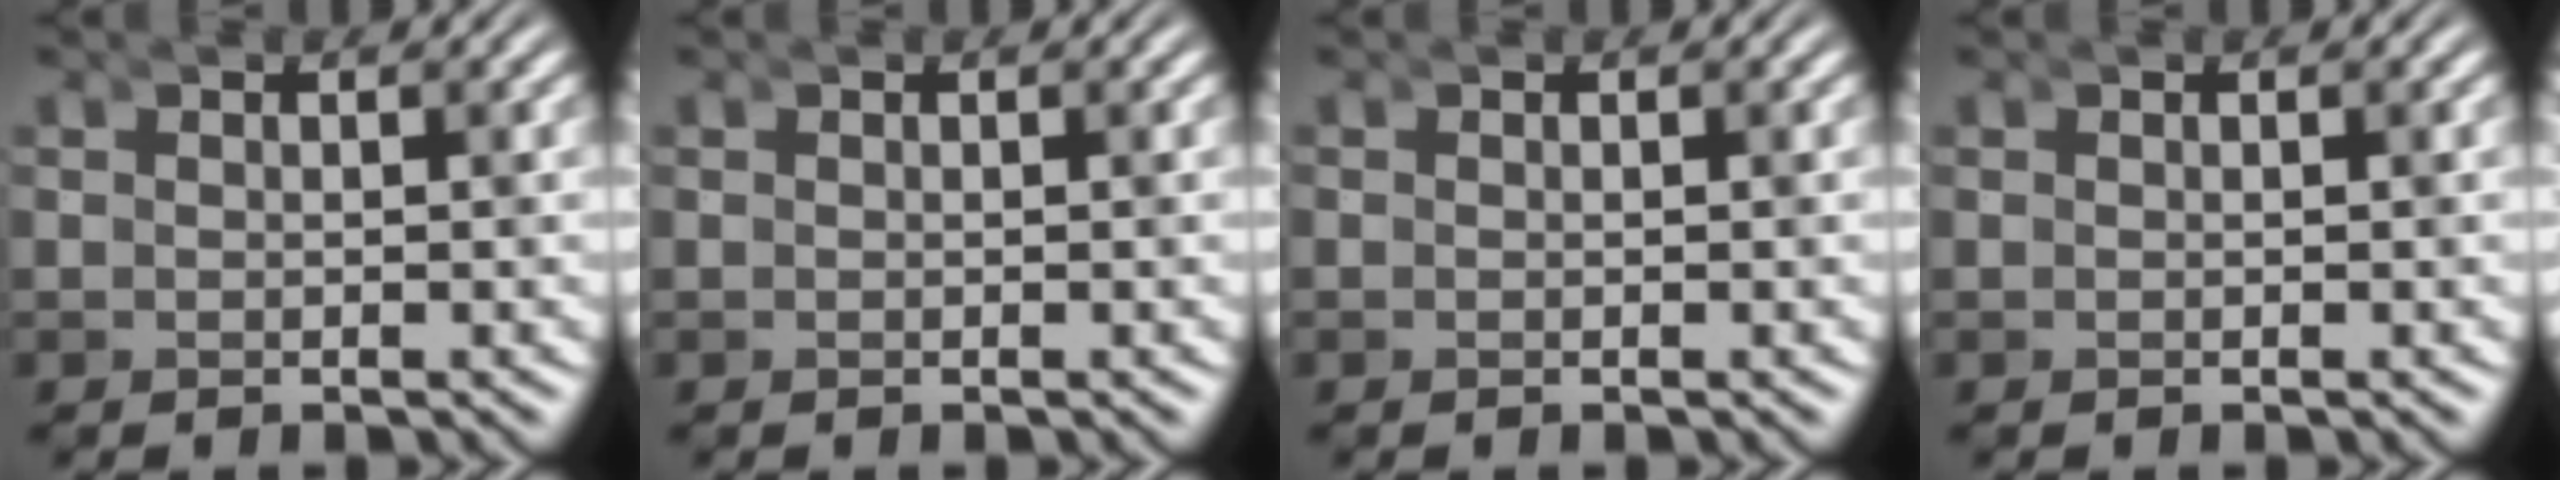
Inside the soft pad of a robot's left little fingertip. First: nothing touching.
{"total": 0.0}
{"total": 0.0}
{"total": 0.0}